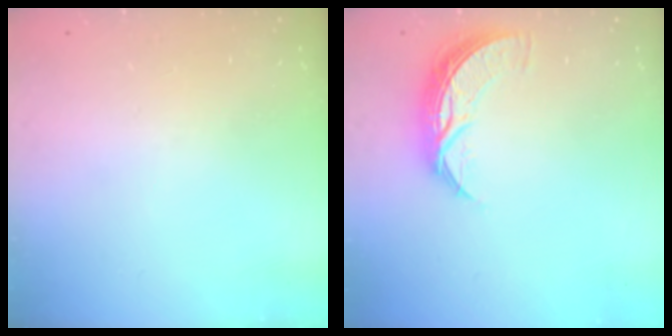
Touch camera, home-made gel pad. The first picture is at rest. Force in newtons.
{"total": 8.3, "press": 8.2, "slide": 0.3}